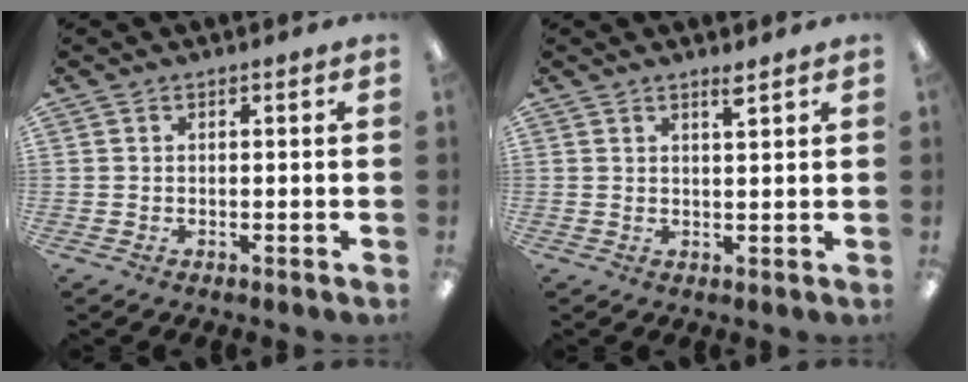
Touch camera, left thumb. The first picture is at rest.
{"total": 2.6, "force": [2.1, 0.1, 1.6], "torque": [-0.029, -0.005, 0.035]}